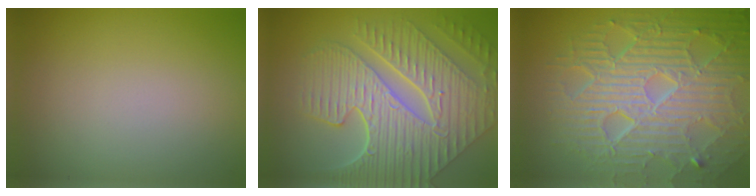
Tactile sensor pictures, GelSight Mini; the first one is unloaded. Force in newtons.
{"total": 10.2, "press": 7.0, "slide": 7.4}
{"total": 10.9, "press": 6.8, "slide": 8.5}